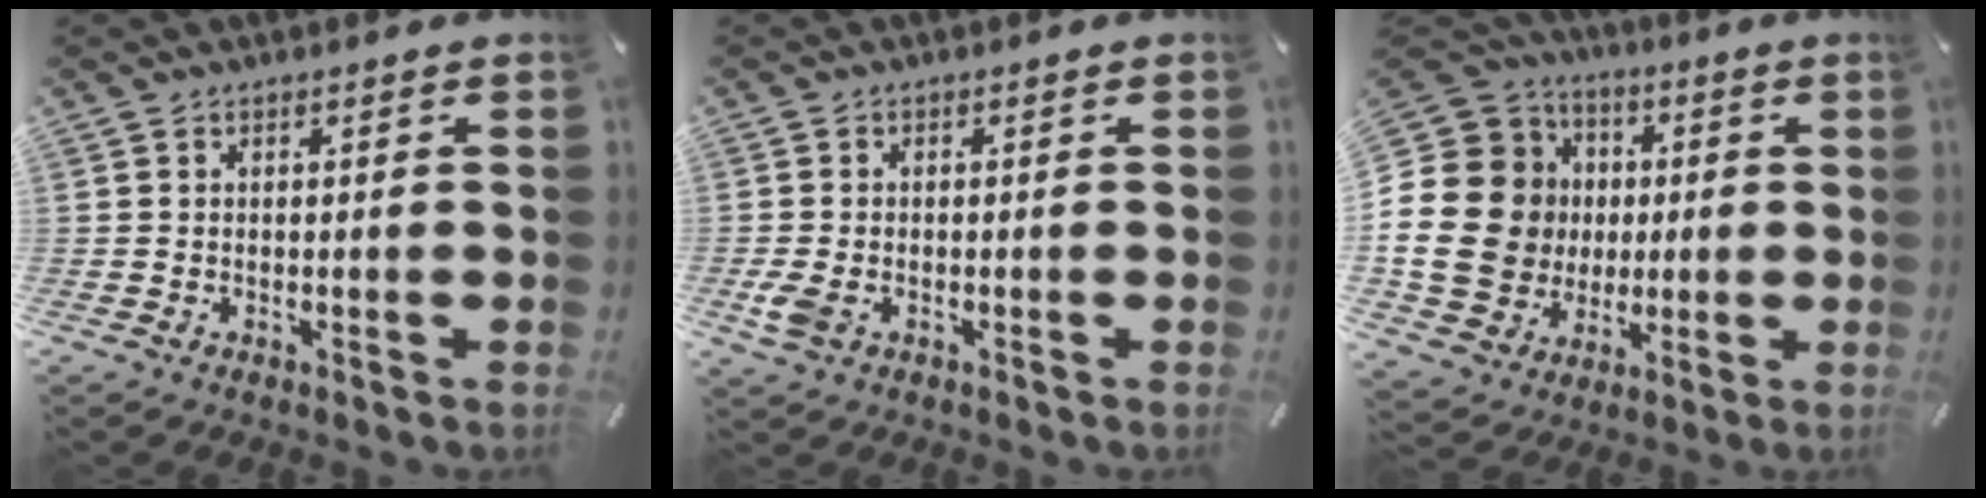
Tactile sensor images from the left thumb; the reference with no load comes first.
{"total": 3.6, "force": [-1.1, 2.3, 2.6], "torque": [-0.070, -0.006, -0.025]}
{"total": 20.7, "force": [-0.7, 18.6, 9.2], "torque": [-0.179, 0.001, 0.012]}